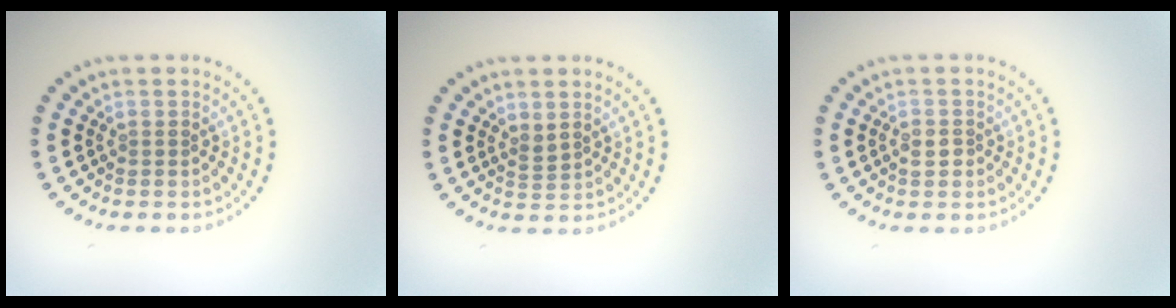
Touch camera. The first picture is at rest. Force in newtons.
{"total": 1.1, "press": 0.9, "slide": 0.6}
{"total": 1.2, "press": 1.1, "slide": 0.4}